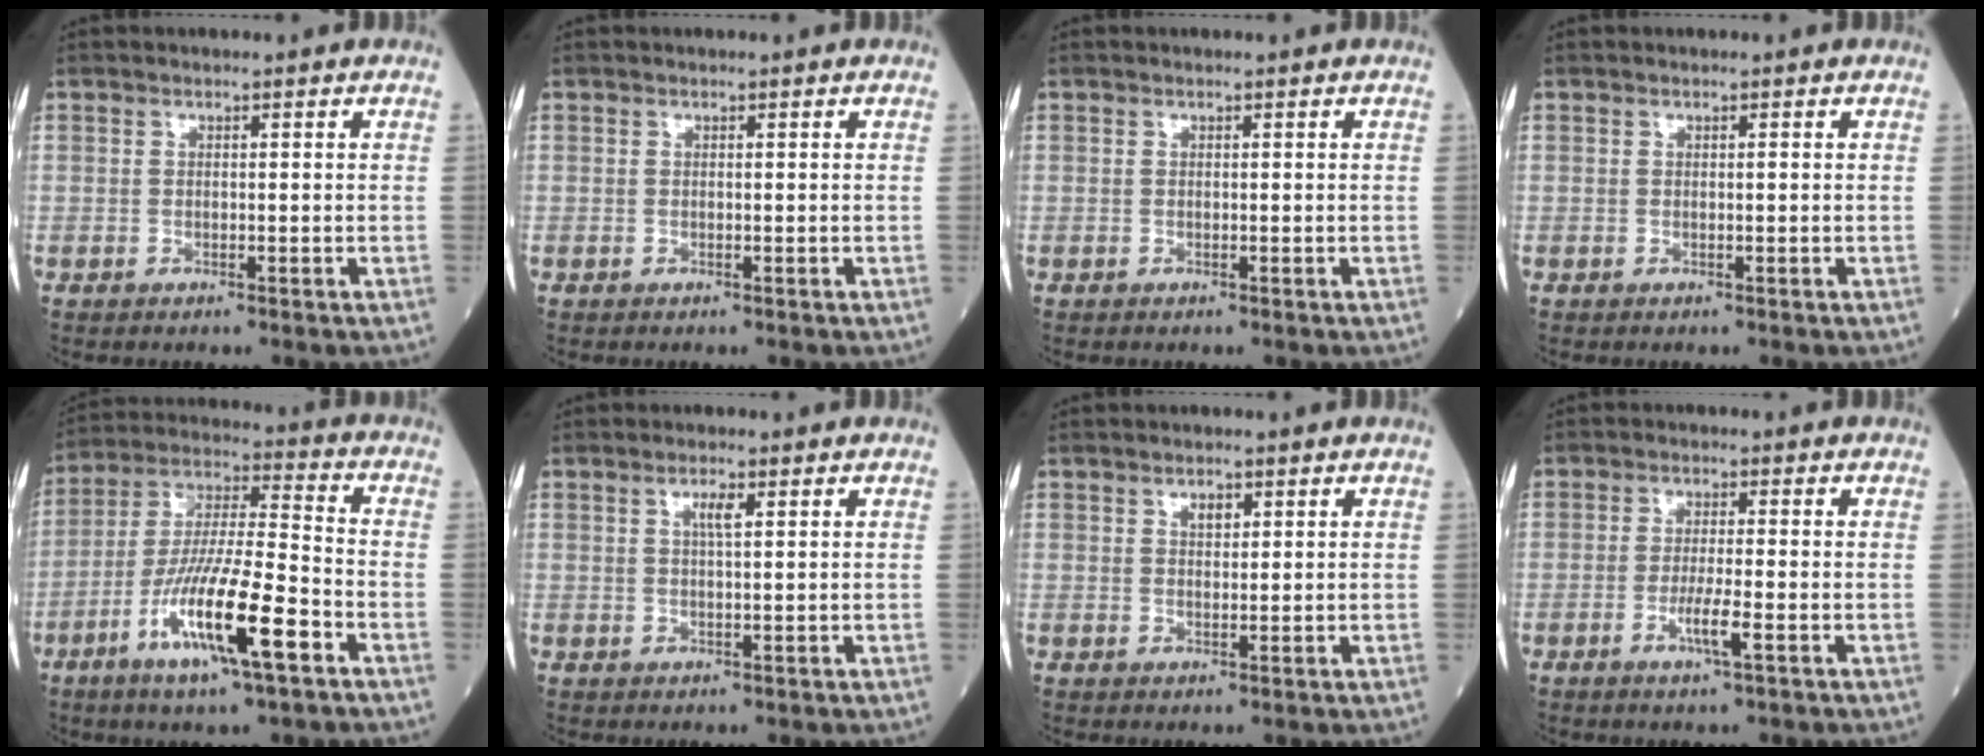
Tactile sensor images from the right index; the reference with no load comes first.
{"total": 0.0}
{"total": 0.0}
{"total": 0.0}
{"total": 15.6, "force": [-7.0, 1.4, 13.8], "torque": [-0.270, -0.016, -0.124]}
{"total": 2.1, "force": [0.9, 0.3, 1.9], "torque": [-0.038, 0.000, 0.016]}
{"total": 1.7, "force": [0.9, 0.9, 1.2], "torque": [-0.021, 0.001, 0.017]}
{"total": 3.7, "force": [-1.5, -0.1, 3.4], "torque": [-0.067, -0.005, -0.026]}